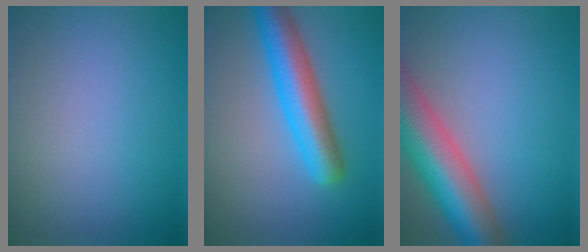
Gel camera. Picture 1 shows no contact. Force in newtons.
{"total": 6.3, "press": 6.2, "slide": 0.3}
{"total": 9.8, "press": 9.8, "slide": 0.4}